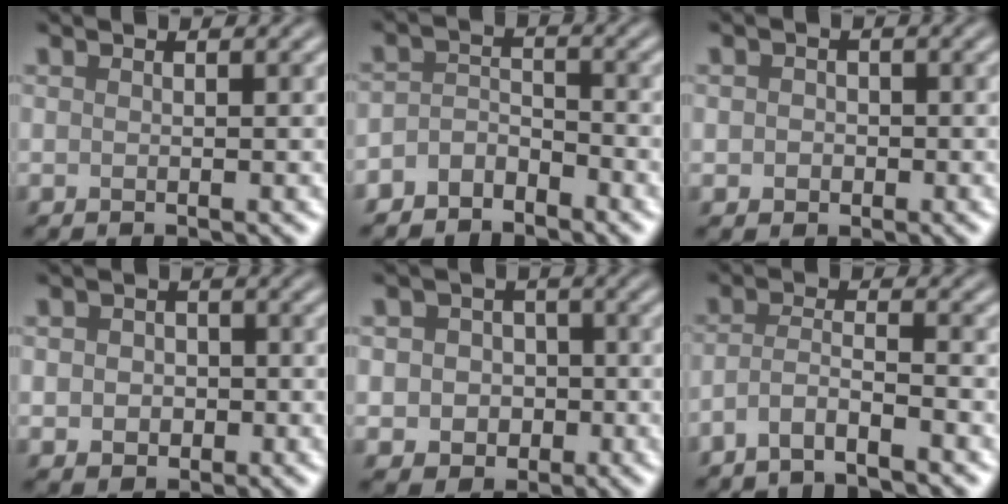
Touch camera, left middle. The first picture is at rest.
{"total": 2.6, "force": [-2.2, 1.2, 0.6], "torque": [-0.011, 0.008, -0.049]}
{"total": 1.4, "force": [-0.1, 1.3, 0.5], "torque": [0.001, -0.004, -0.005]}
{"total": 3.0, "force": [-0.2, 2.5, 1.6], "torque": [-0.015, -0.003, -0.012]}
{"total": 4.3, "force": [-0.3, 3.9, 1.8], "torque": [-0.017, 0.010, -0.020]}
{"total": 2.8, "force": [-2.0, 0.4, 2.0], "torque": [-0.041, 0.003, -0.049]}